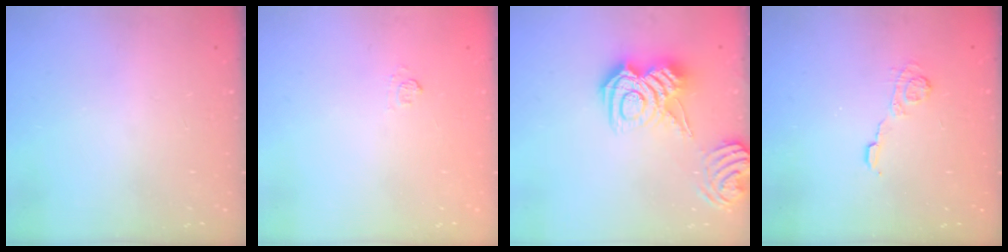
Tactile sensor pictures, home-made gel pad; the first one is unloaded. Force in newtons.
{"total": 5.2, "press": 5.1, "slide": 1.2}
{"total": 11.2, "press": 11.1, "slide": 0.8}
{"total": 5.2, "press": 5.2, "slide": 0.4}